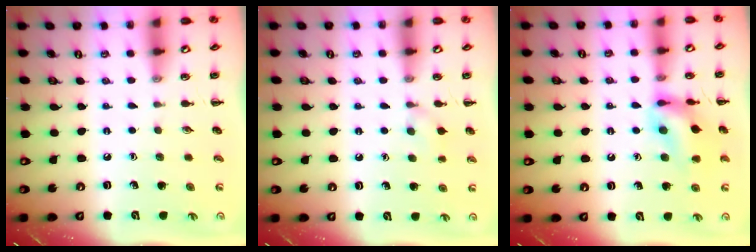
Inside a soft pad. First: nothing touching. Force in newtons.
{"total": 6.2, "press": 5.9, "slide": 2.1}
{"total": 13.5, "press": 13.5, "slide": 1.1}